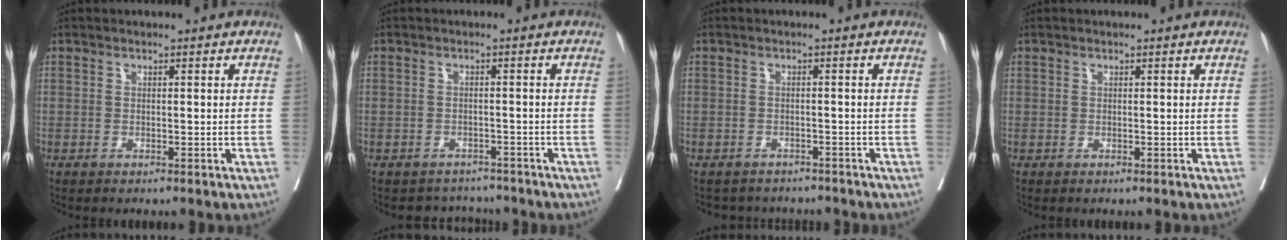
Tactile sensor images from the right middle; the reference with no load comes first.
{"total": 3.6, "force": [-3.3, 1.2, -0.9], "torque": [0.013, 0.012, -0.048]}
{"total": 8.2, "force": [-7.8, 2.2, 1.0], "torque": [-0.017, 0.011, -0.096]}
{"total": 0.0}